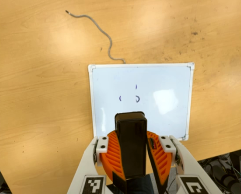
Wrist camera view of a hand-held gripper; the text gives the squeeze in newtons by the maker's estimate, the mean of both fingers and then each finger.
{"total": 10.7, "left": 10.3, "right": 11.0}